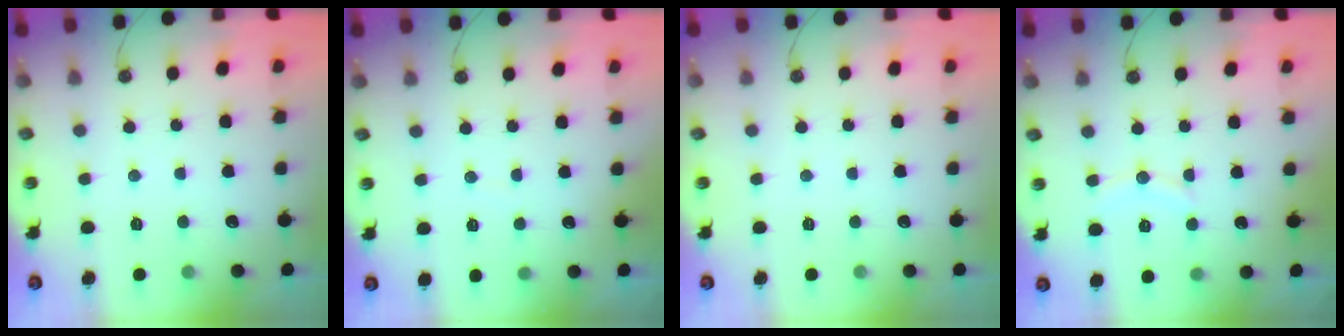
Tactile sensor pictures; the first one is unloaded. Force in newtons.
{"total": 1.7, "press": 1.7, "slide": 0.1}
{"total": 0.0}
{"total": 6.8, "press": 6.8, "slide": 0.7}